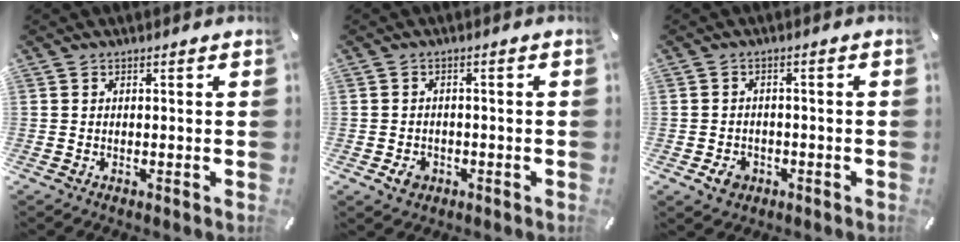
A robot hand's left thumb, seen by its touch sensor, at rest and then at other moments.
{"total": 3.2, "force": [-1.4, 2.6, 1.2], "torque": [-0.019, 0.008, -0.026]}
{"total": 3.8, "force": [-1.7, 3.1, 1.3], "torque": [-0.012, 0.005, -0.032]}